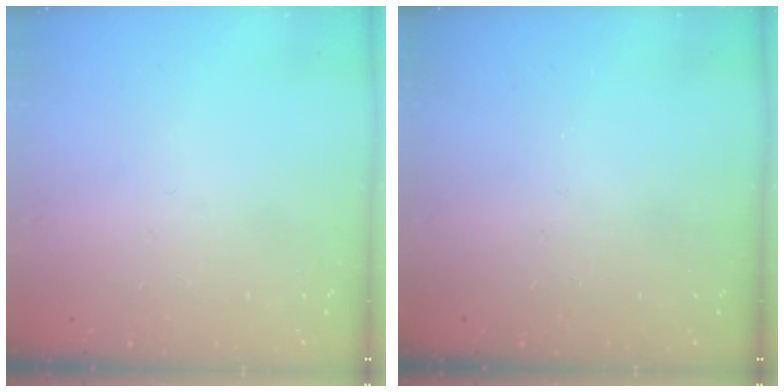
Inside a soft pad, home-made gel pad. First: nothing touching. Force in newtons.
{"total": 0.0}